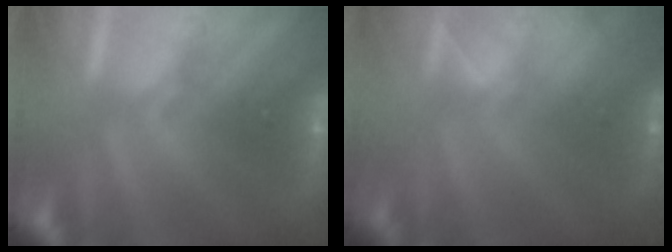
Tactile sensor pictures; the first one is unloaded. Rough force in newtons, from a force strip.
{"total": 1.3}